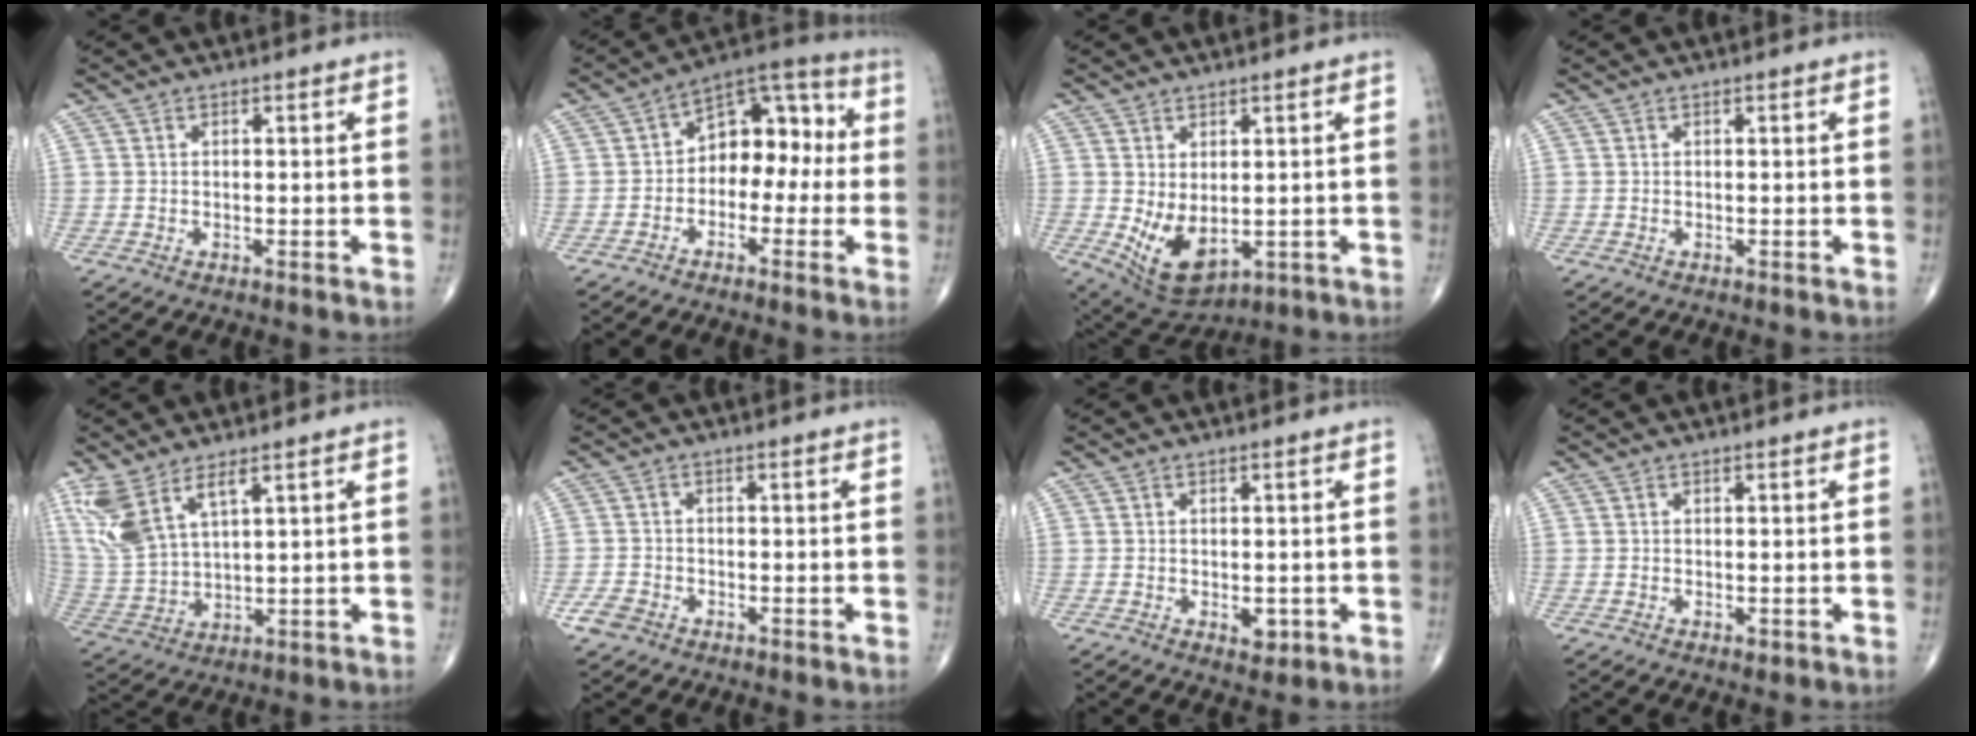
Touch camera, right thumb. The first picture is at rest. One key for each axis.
{"total": 11.5, "fx": -0.8, "fy": 7.6, "fz": 8.6, "tx": -0.082, "ty": 0.049, "tz": -0.030}
{"total": 8.8, "fx": -0.8, "fy": 5.2, "fz": 7.1, "tx": -0.112, "ty": -0.009, "tz": 0.013}
{"total": 0.0}
{"total": 10.4, "fx": 6.1, "fy": 3.7, "fz": 7.6, "tx": -0.179, "ty": -0.023, "tz": 0.142}
{"total": 3.2, "fx": -1.8, "fy": 2.2, "fz": 1.3, "tx": -0.025, "ty": 0.008, "tz": -0.034}
{"total": 2.5, "fx": -0.6, "fy": 1.5, "fz": 1.8, "tx": -0.010, "ty": 0.000, "tz": -0.004}
{"total": 0.7, "fx": -0.1, "fy": 0.5, "fz": 0.5, "tx": -0.007, "ty": -0.002, "tz": -0.002}